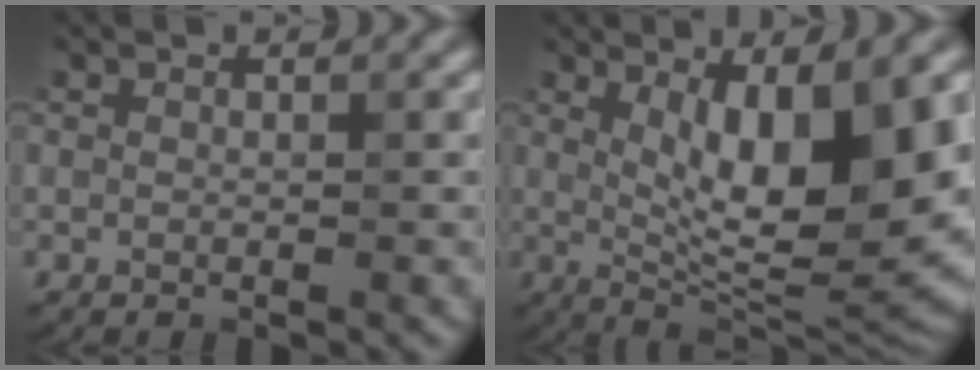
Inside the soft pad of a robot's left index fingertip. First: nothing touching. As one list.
[{"total": 12.2, "force": [1.9, 3.6, 11.5], "torque": [-0.160, -0.009, 0.034]}]